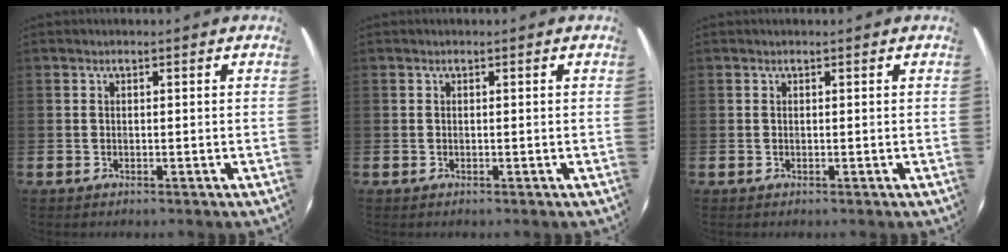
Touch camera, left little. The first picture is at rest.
{"total": 0.0}
{"total": 0.0}